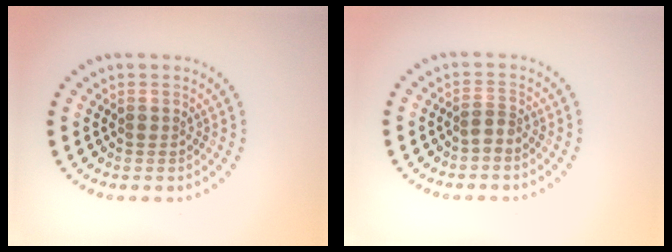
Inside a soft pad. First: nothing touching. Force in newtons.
{"total": 1.0, "press": 0.6, "slide": 0.8}